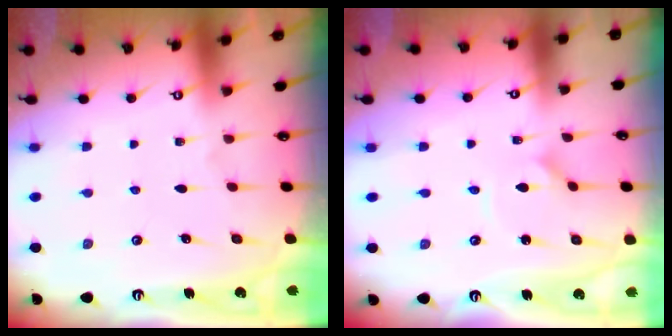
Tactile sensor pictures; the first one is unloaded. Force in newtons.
{"total": 0.8, "press": 0.8, "slide": 0.1}